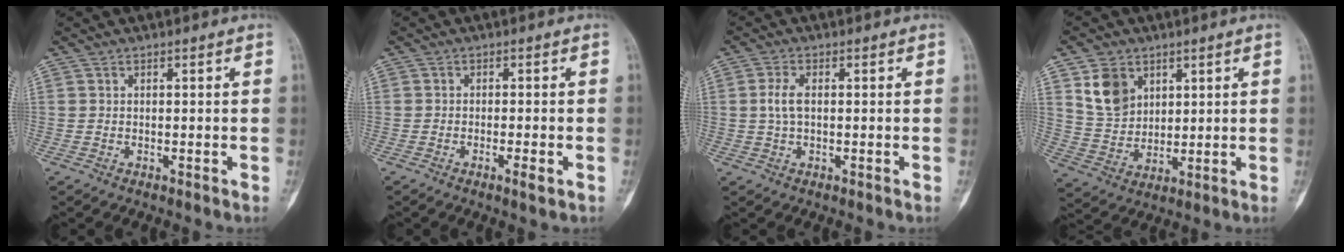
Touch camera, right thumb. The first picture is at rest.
{"total": 2.9, "force": [-1.4, 0.8, 2.4], "torque": [-0.038, 0.003, -0.023]}
{"total": 3.6, "force": [0.2, 2.0, 3.0], "torque": [-0.063, 0.003, 0.001]}
{"total": 9.2, "force": [4.2, 6.9, 4.3], "torque": [-0.055, -0.021, 0.094]}